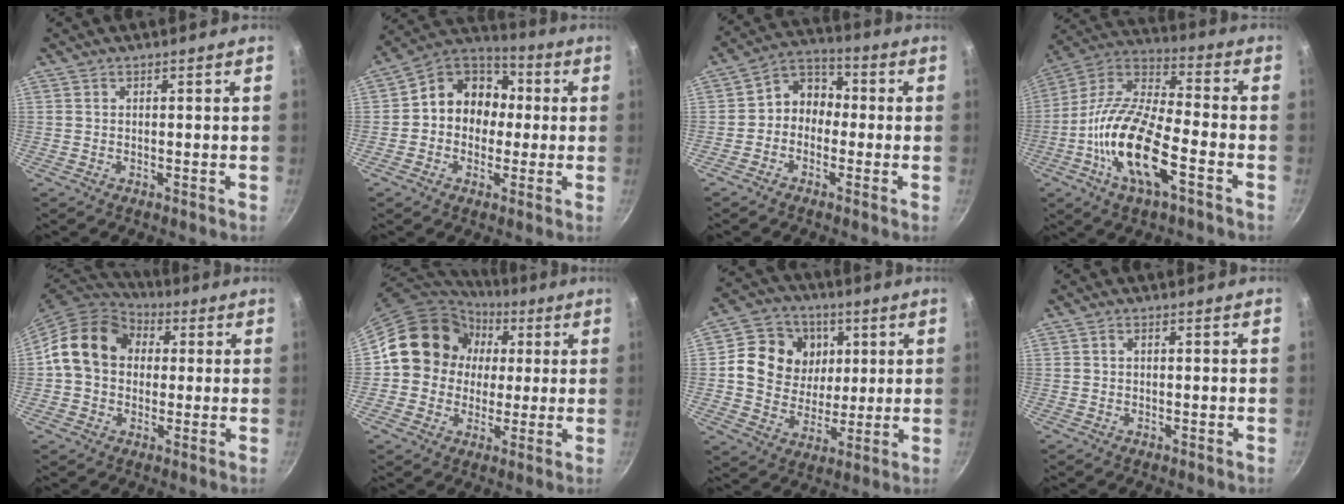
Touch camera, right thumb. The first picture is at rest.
{"total": 12.9, "force": [0.3, 11.0, 6.7], "torque": [-0.057, 0.038, -0.017]}
{"total": 7.3, "force": [-1.1, 6.1, 3.9], "torque": [-0.026, 0.036, -0.041]}
{"total": 18.8, "force": [-6.7, 7.1, 16.0], "torque": [-0.305, 0.036, -0.146]}
{"total": 14.9, "force": [2.3, 12.0, 8.5], "torque": [-0.120, 0.028, 0.023]}
{"total": 15.2, "force": [2.6, 13.7, 6.0], "torque": [-0.069, 0.020, 0.030]}
{"total": 14.5, "force": [3.9, 12.3, 6.6], "torque": [-0.086, -0.012, 0.062]}
{"total": 0.9, "force": [0.1, 0.6, 0.6], "torque": [-0.010, 0.005, 0.002]}